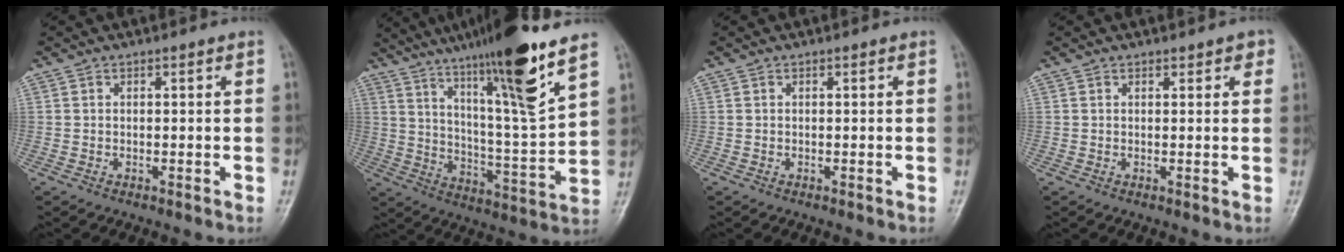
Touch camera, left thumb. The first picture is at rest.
{"total": 20.7, "force": [13.7, 0.9, 15.5], "torque": [-0.234, -0.064, 0.226]}
{"total": 0.0}
{"total": 2.2, "force": [1.5, 1.3, 0.9], "torque": [0.013, -0.004, 0.013]}